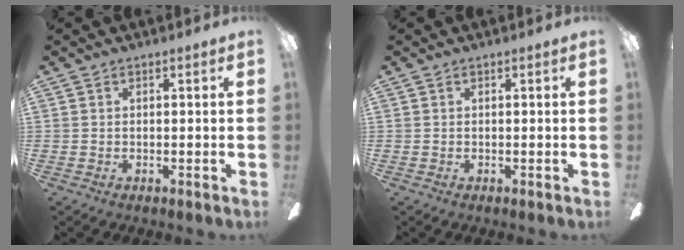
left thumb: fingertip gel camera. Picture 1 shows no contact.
{"total": 0.0}